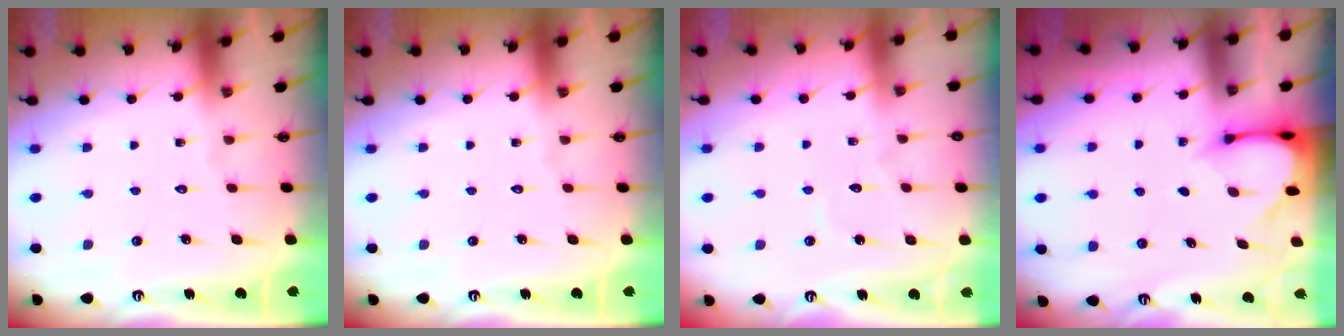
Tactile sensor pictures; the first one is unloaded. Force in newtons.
{"total": 0.0}
{"total": 4.1, "press": 4.0, "slide": 0.4}
{"total": 3.4, "press": 3.4, "slide": 0.3}